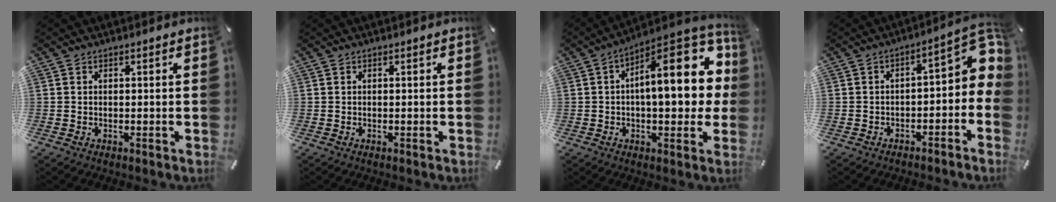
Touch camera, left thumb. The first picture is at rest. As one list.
[{"total": 0.0}, {"total": 21.9, "force": [4.2, 10.1, 19.0], "torque": [-0.247, -0.027, 0.069]}, {"total": 7.5, "force": [1.0, 3.8, 6.3], "torque": [-0.074, -0.021, 0.011]}]